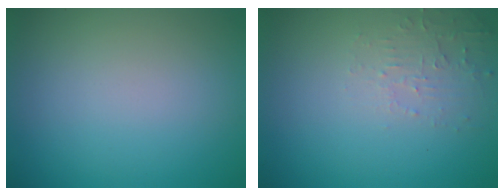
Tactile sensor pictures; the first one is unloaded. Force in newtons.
{"total": 1.9, "press": 1.9, "slide": 0.3}